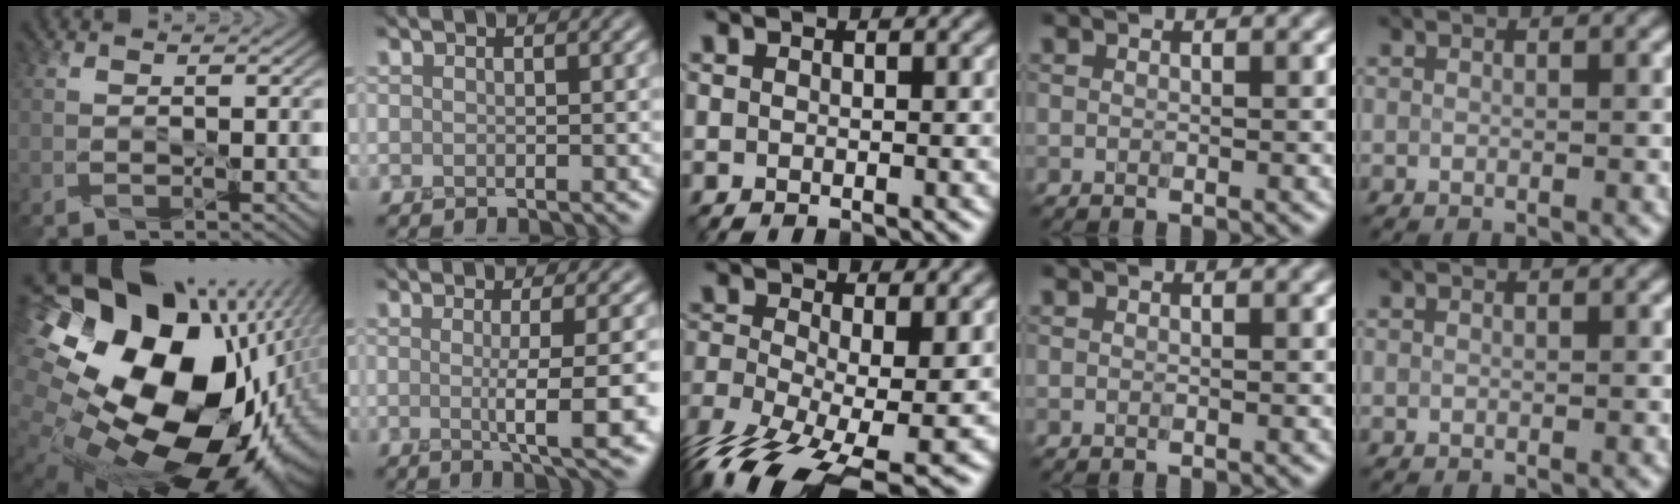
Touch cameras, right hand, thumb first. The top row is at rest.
{"thumb": {"total": 21.6, "force": [2.1, 15.8, 14.6], "torque": [-0.309, -0.049, 0.041]}, "index": {"total": 5.8, "force": [-0.7, 1.1, 5.6], "torque": [-0.080, -0.004, -0.009]}, "middle": {"total": 9.6, "force": [-5.6, 2.9, 7.2], "torque": [-0.149, -0.029, -0.103]}}